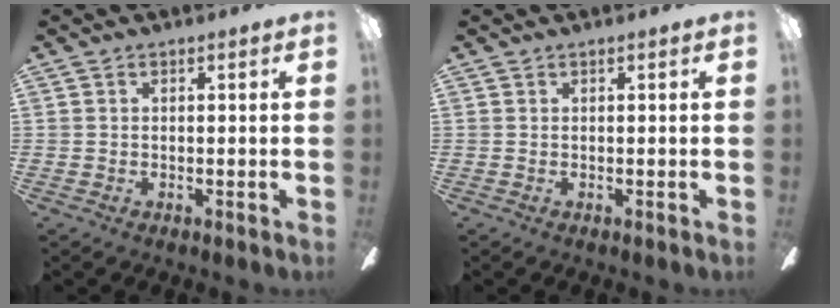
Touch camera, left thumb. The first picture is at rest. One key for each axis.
{"total": 0.0}